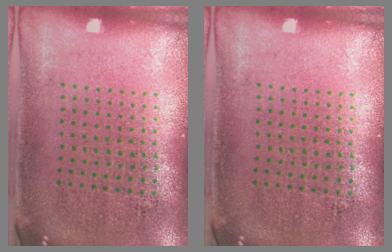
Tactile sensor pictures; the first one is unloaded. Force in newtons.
{"total": 0.0}